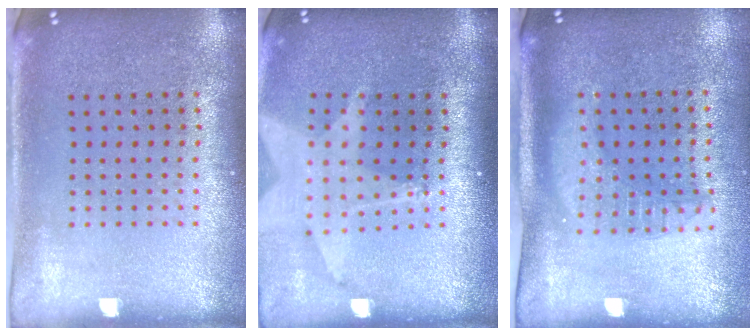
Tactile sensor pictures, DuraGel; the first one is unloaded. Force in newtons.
{"total": 1.8, "press": 1.5, "slide": 1.0}
{"total": 1.8, "press": 1.5, "slide": 1.0}